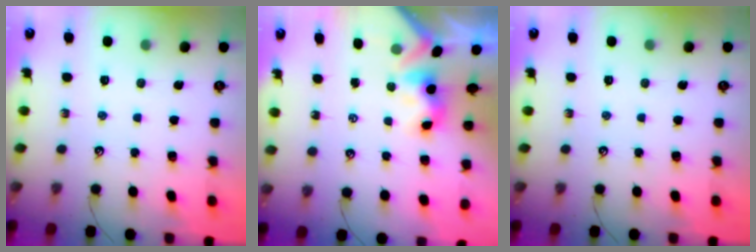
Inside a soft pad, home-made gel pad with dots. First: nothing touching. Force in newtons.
{"total": 3.0, "press": 2.9, "slide": 0.6}
{"total": 0.0}